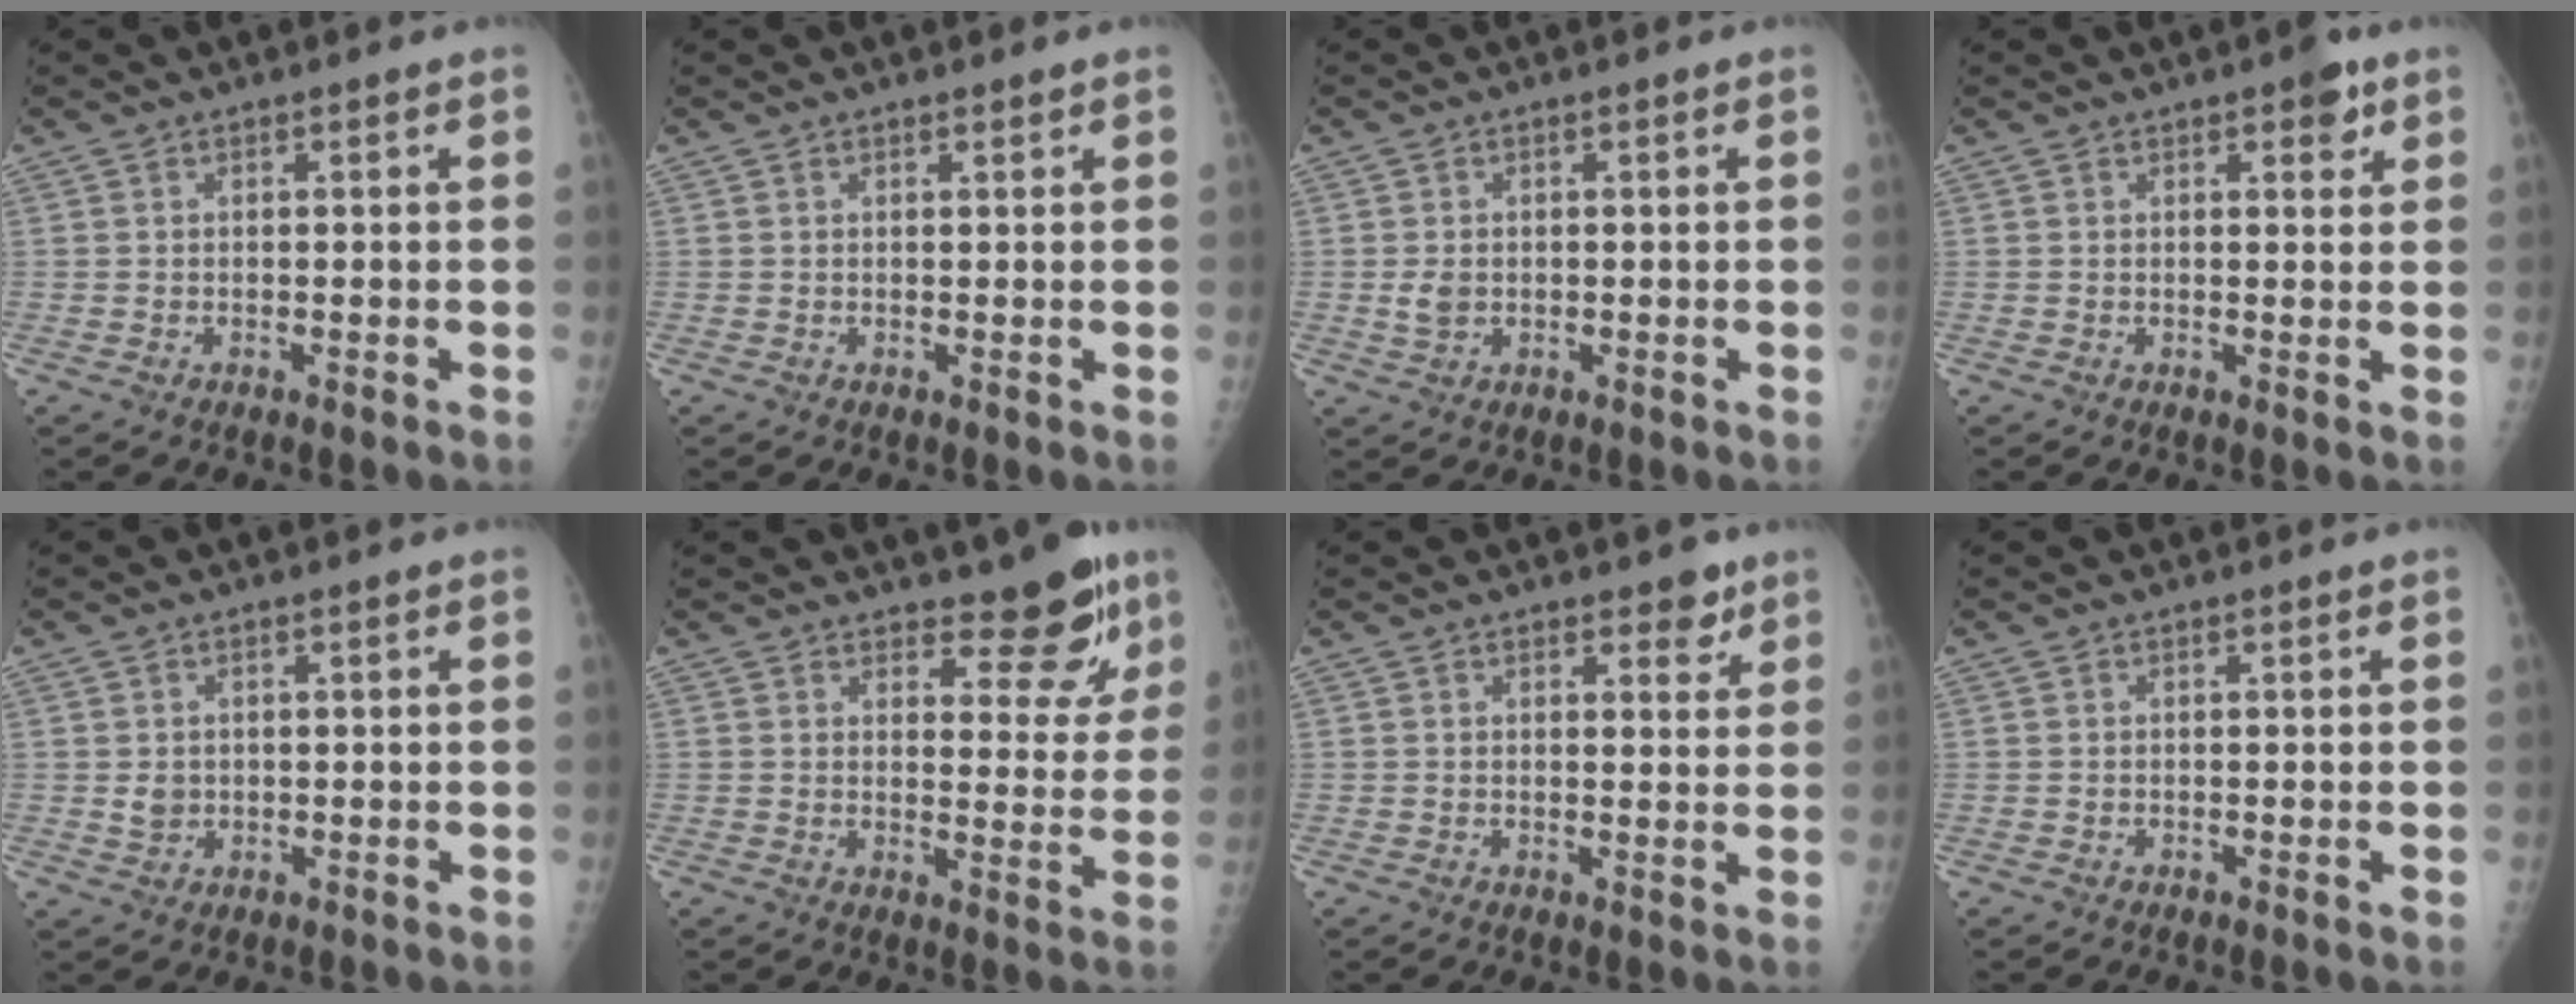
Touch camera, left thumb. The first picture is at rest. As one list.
[{"total": 0.8, "force": [0.6, 0.2, 0.5], "torque": [-0.007, -0.002, 0.009]}, {"total": 2.6, "force": [-0.1, 2.0, 1.6], "torque": [-0.026, -0.001, 0.000]}, {"total": 3.7, "force": [2.0, 1.6, 2.6], "torque": [-0.018, -0.006, 0.021]}, {"total": 2.3, "force": [0.1, 2.0, 1.1], "torque": [-0.010, 0.000, 0.008]}, {"total": 9.0, "force": [6.8, 3.6, 4.7], "torque": [-0.026, -0.049, 0.092]}, {"total": 3.6, "force": [2.4, 1.7, 2.0], "torque": [-0.005, -0.012, 0.029]}, {"total": 0.0}]